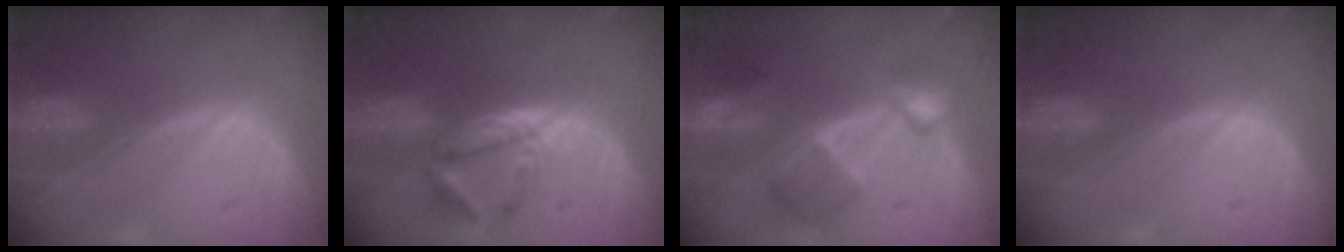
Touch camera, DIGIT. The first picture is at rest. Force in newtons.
{"total": 5.8, "press": 5.2, "slide": 2.6}
{"total": 7.6, "press": 6.7, "slide": 3.5}
{"total": 0.0}